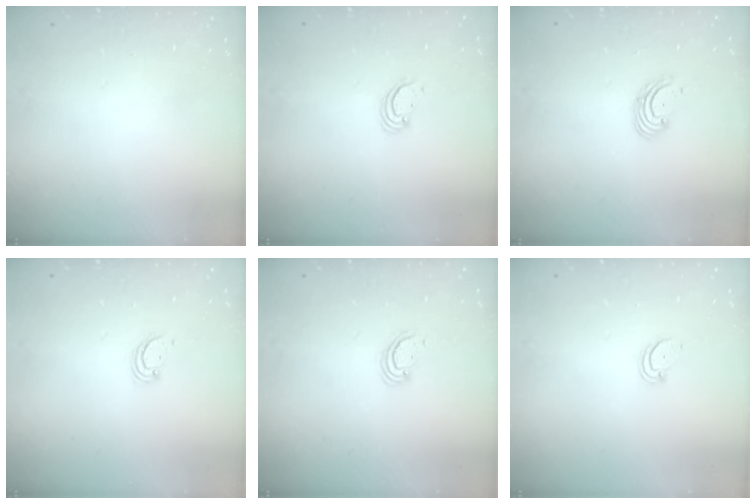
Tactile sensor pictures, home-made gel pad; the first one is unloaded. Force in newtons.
{"total": 2.2, "press": 2.2, "slide": 0.2}
{"total": 2.9, "press": 2.9, "slide": 0.1}
{"total": 2.4, "press": 2.4, "slide": 0.2}
{"total": 2.6, "press": 2.5, "slide": 0.2}
{"total": 1.5, "press": 1.5, "slide": 0.2}